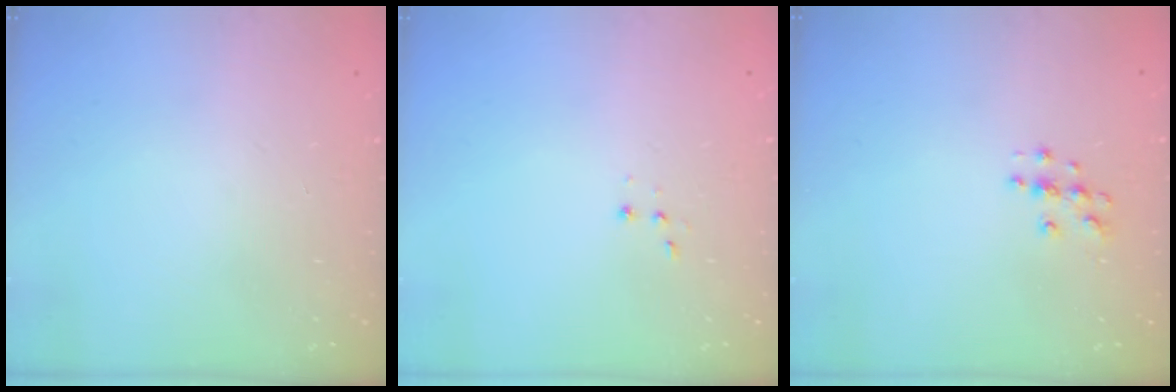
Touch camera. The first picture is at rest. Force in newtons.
{"total": 2.8, "press": 2.7, "slide": 0.7}
{"total": 3.8, "press": 3.8, "slide": 0.4}